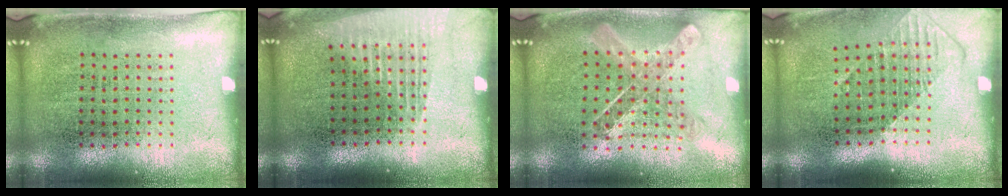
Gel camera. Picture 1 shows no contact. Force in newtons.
{"total": 1.5, "press": 1.3, "slide": 0.6}
{"total": 0.9, "press": 0.9, "slide": 0.1}
{"total": 1.4, "press": 1.1, "slide": 0.9}